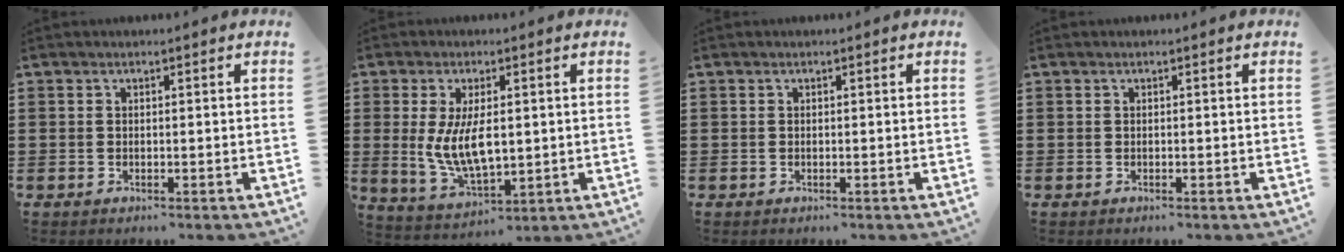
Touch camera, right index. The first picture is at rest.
{"total": 8.0, "force": [0.6, 3.6, 7.1], "torque": [-0.147, -0.003, 0.006]}
{"total": 0.0}
{"total": 0.0}